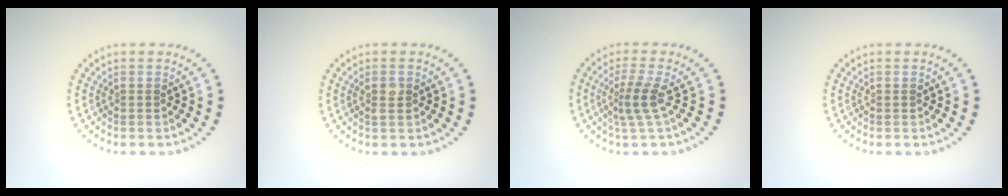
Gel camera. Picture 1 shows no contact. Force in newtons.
{"total": 1.3, "press": 1.3, "slide": 0.4}
{"total": 2.5, "press": 1.7, "slide": 1.8}
{"total": 0.0}